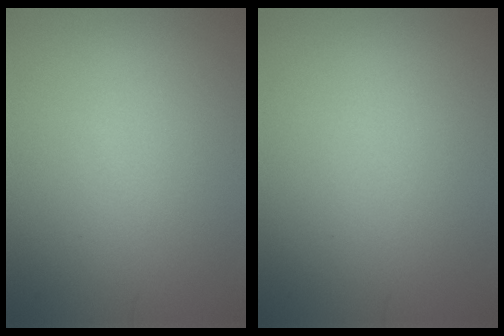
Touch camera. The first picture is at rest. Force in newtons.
{"total": 0.0}